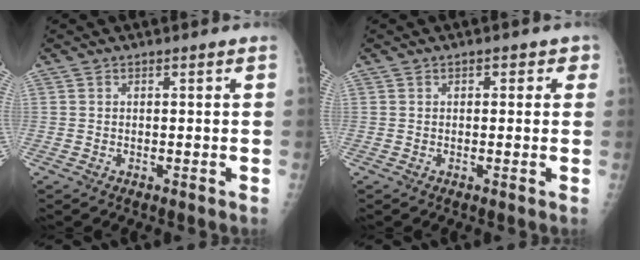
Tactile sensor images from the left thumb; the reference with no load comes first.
{"total": 2.1, "force": [0.7, 1.5, 1.2], "torque": [0.011, 0.003, 0.002]}